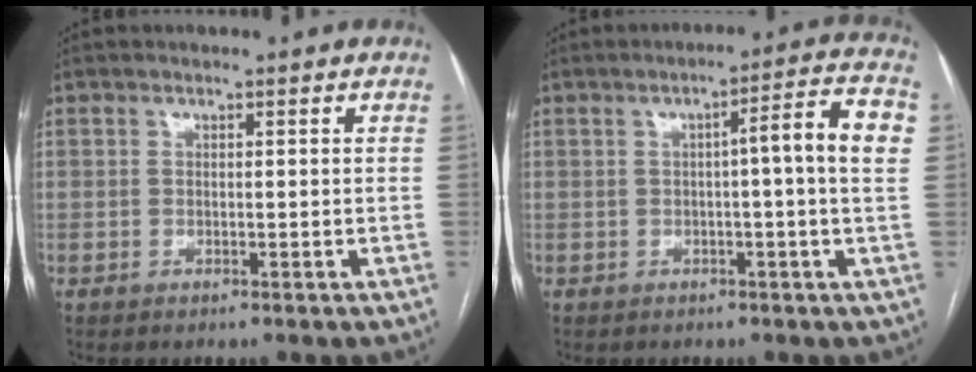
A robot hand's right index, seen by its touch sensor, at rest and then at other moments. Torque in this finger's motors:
{"motor_torque": [0.18, -0.01, 0.13, 0.04]}